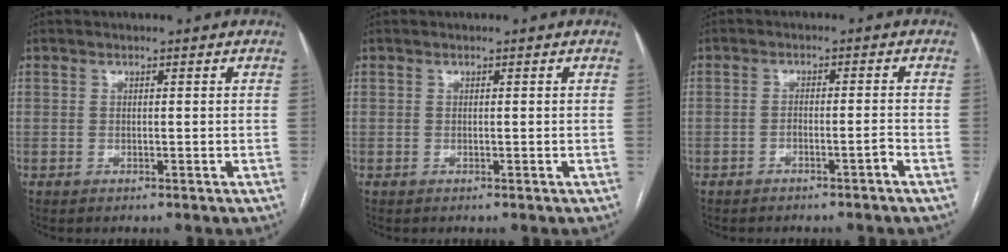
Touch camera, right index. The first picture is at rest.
{"total": 0.0}
{"total": 1.8, "force": [-1.3, -0.1, 1.2], "torque": [-0.016, 0.008, -0.019]}